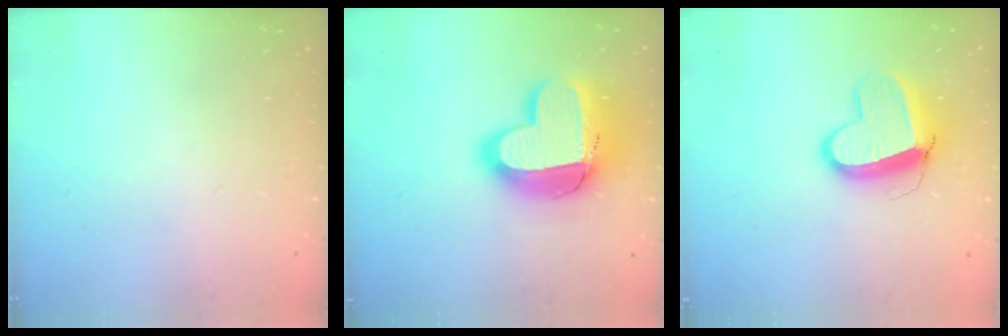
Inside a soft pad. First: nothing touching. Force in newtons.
{"total": 18.9, "press": 18.9, "slide": 1.6}
{"total": 10.7, "press": 10.6, "slide": 1.3}